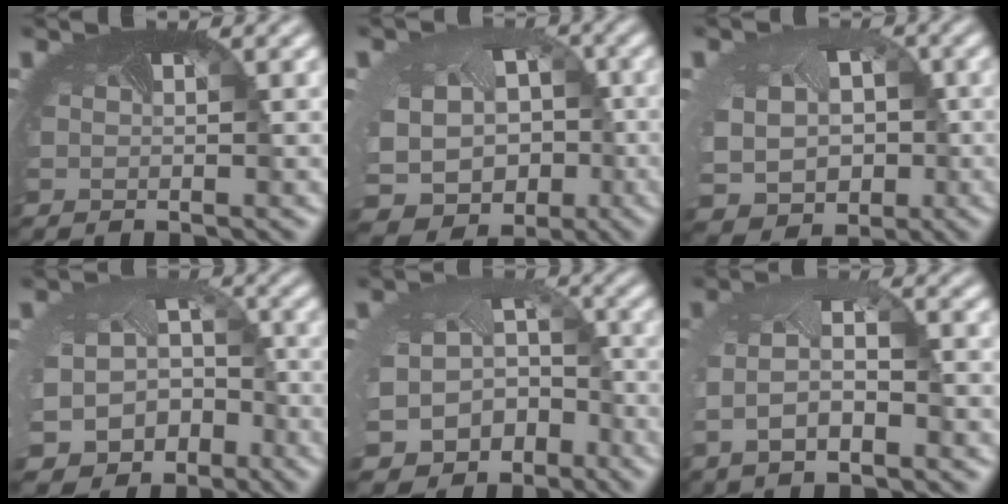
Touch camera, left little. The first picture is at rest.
{"total": 12.6, "force": [-3.8, 10.3, 6.3], "torque": [-0.146, -0.047, -0.045]}
{"total": 8.6, "force": [-1.1, 7.2, 4.5], "torque": [-0.085, -0.039, -0.014]}
{"total": 10.4, "force": [-5.5, 8.1, 3.4], "torque": [-0.078, -0.058, -0.073]}
{"total": 11.2, "force": [-6.4, 8.5, 3.6], "torque": [-0.082, -0.059, -0.079]}
{"total": 4.9, "force": [-0.4, 2.3, 4.4], "torque": [-0.098, 0.000, -0.009]}